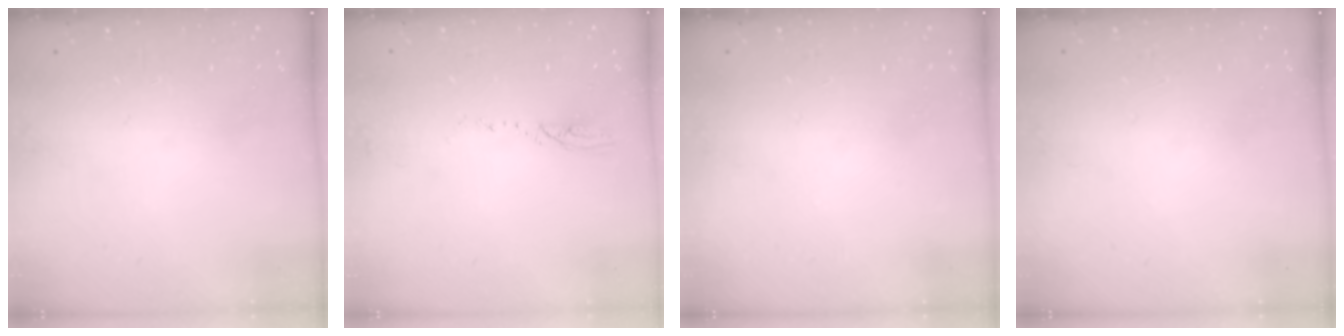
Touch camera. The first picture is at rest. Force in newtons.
{"total": 2.6, "press": 2.6, "slide": 0.3}
{"total": 0.0}
{"total": 0.0}